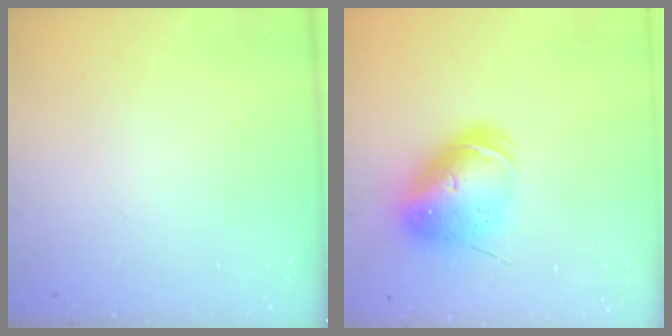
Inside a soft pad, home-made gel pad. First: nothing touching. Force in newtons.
{"total": 13.5, "press": 13.2, "slide": 2.6}